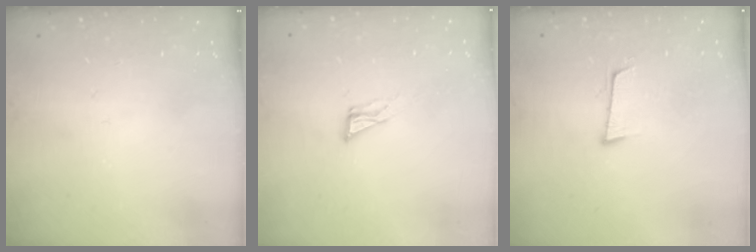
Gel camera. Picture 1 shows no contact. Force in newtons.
{"total": 6.5, "press": 6.5, "slide": 0.4}
{"total": 5.8, "press": 5.5, "slide": 1.9}